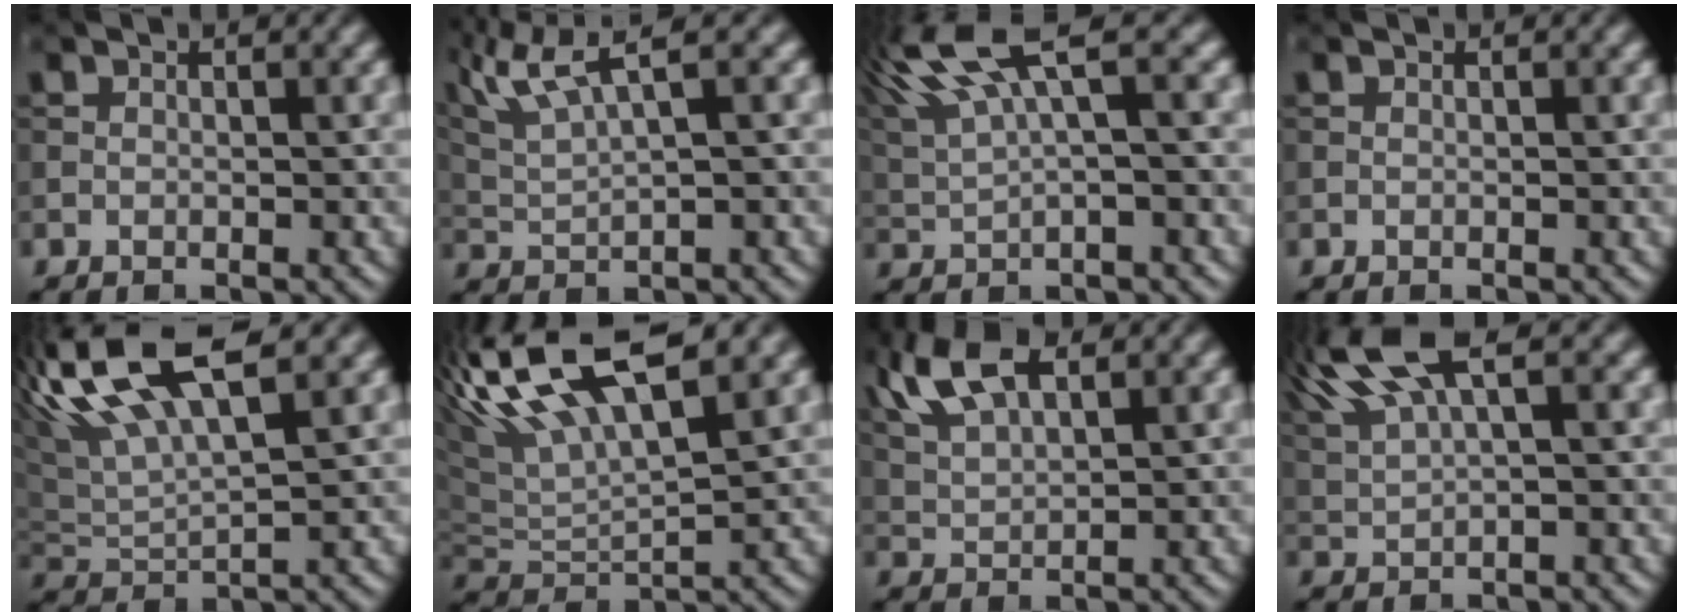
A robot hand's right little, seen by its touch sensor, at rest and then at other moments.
{"total": 7.1, "force": [4.4, 1.7, 5.3], "torque": [-0.111, 0.026, 0.085]}
{"total": 9.3, "force": [4.9, 2.5, 7.4], "torque": [-0.166, 0.025, 0.096]}
{"total": 0.0}
{"total": 10.3, "force": [4.7, 3.2, 8.6], "torque": [-0.179, 0.030, 0.081]}
{"total": 10.6, "force": [5.2, 3.2, 8.7], "torque": [-0.175, 0.024, 0.089]}
{"total": 7.1, "force": [3.8, 3.2, 5.1], "torque": [-0.124, 0.019, 0.071]}
{"total": 8.4, "force": [4.6, 2.5, 6.5], "torque": [-0.158, 0.021, 0.092]}